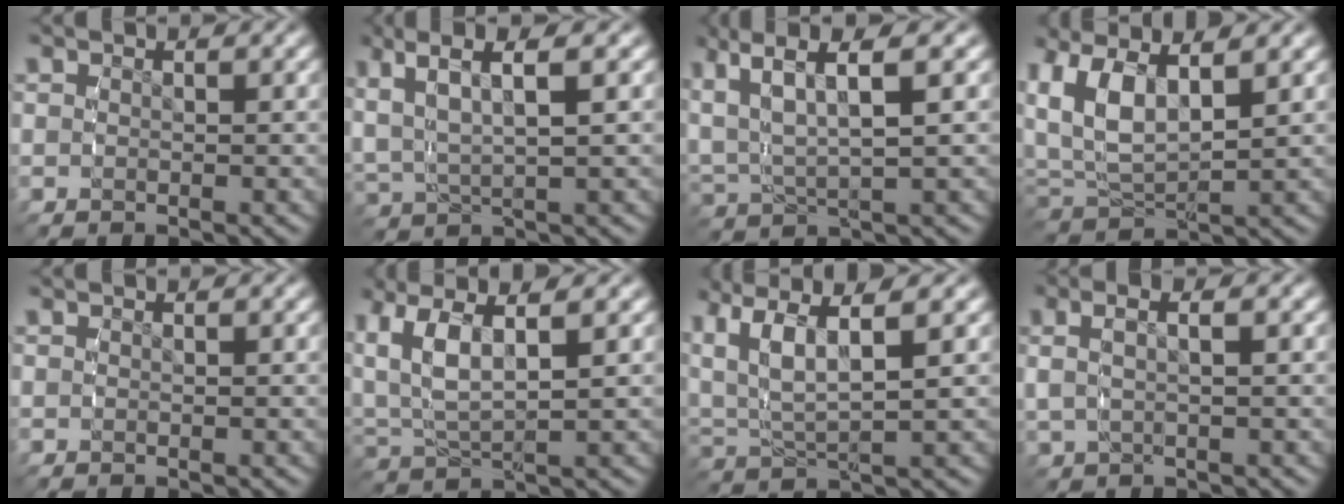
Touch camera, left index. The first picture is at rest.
{"total": 6.2, "force": [2.9, 3.0, 4.6], "torque": [-0.100, 0.011, 0.051]}
{"total": 7.5, "force": [3.2, 4.0, 5.5], "torque": [-0.123, 0.001, 0.056]}
{"total": 7.9, "force": [2.7, 5.4, 5.1], "torque": [-0.148, -0.015, 0.056]}
{"total": 0.0}
{"total": 6.7, "force": [2.1, 4.1, 4.9], "torque": [-0.137, -0.018, 0.047]}
{"total": 7.5, "force": [3.0, 4.5, 5.2], "torque": [-0.133, -0.012, 0.058]}
{"total": 3.2, "force": [1.1, 1.6, 2.5], "torque": [-0.049, 0.008, 0.023]}